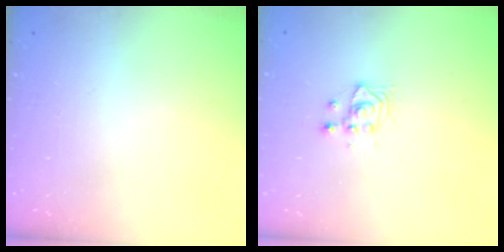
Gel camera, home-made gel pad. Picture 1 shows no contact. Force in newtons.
{"total": 3.4, "press": 3.4, "slide": 0.4}